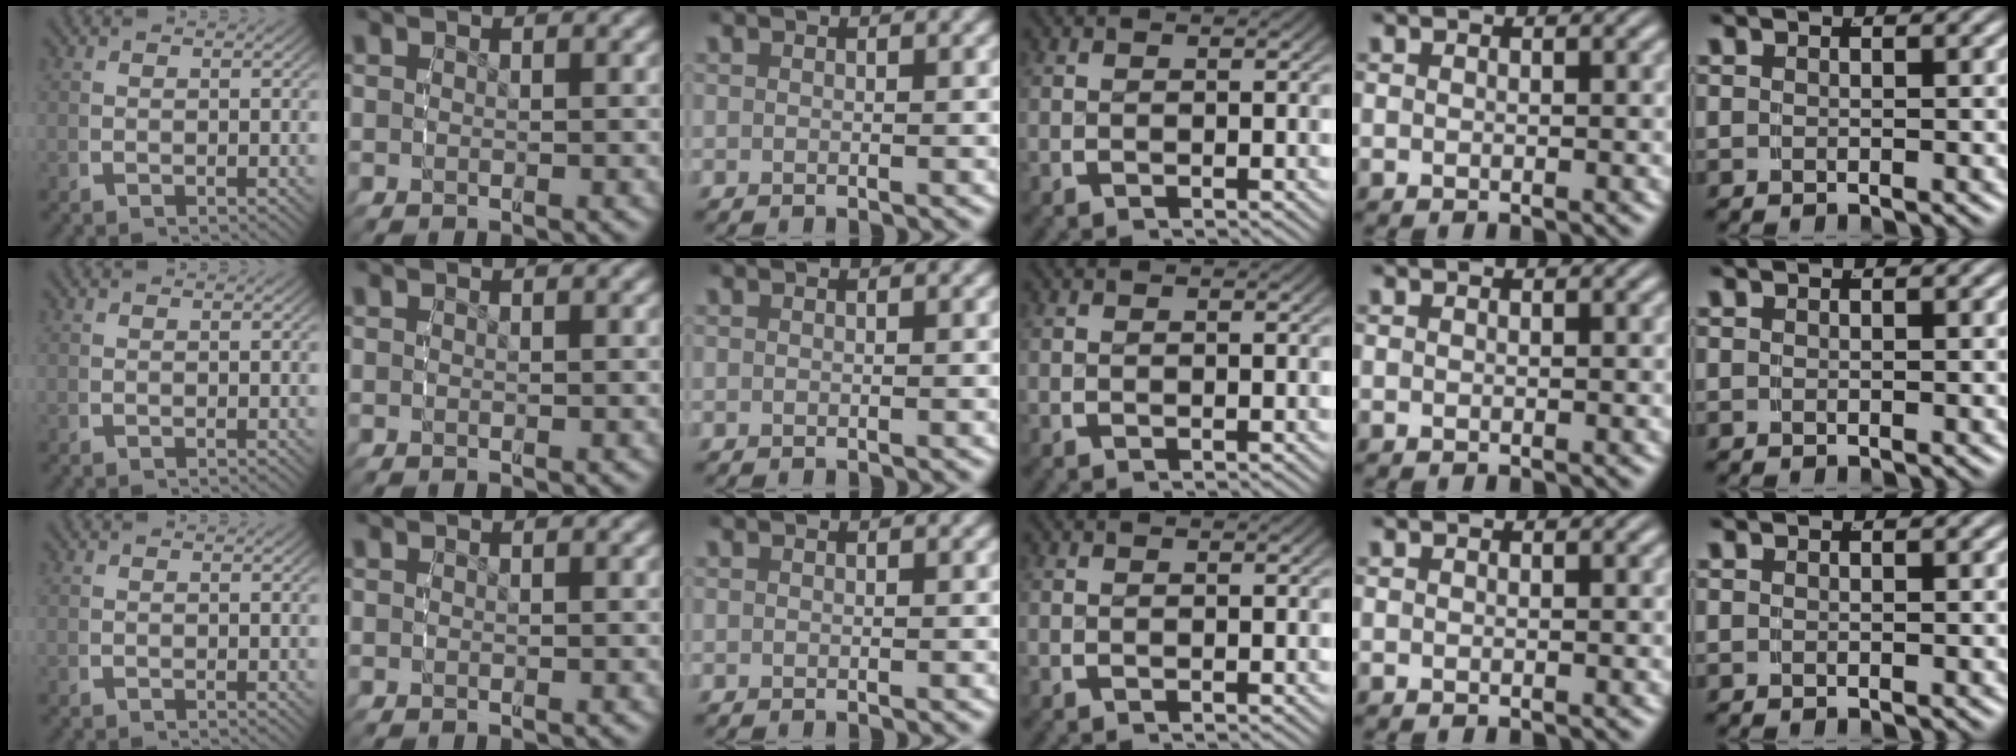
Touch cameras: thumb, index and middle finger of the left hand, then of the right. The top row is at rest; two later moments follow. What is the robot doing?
{"motion": "reach", "object": "shirt"}